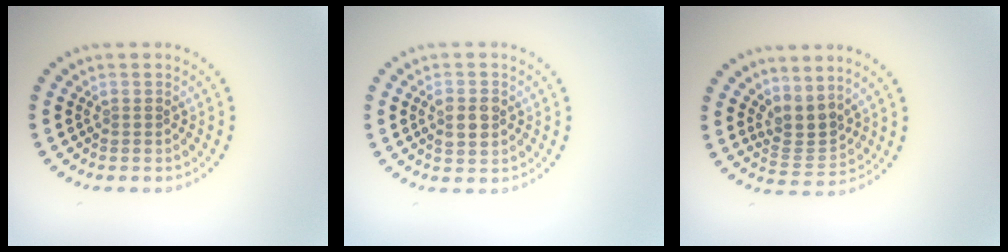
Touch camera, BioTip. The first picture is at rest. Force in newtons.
{"total": 2.2, "press": 2.2, "slide": 0.2}
{"total": 2.8, "press": 2.1, "slide": 1.8}